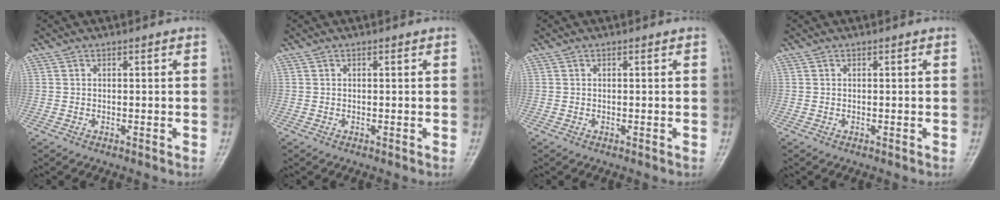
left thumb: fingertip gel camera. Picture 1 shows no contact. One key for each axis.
{"total": 0.0}
{"total": 0.0}
{"total": 0.0}